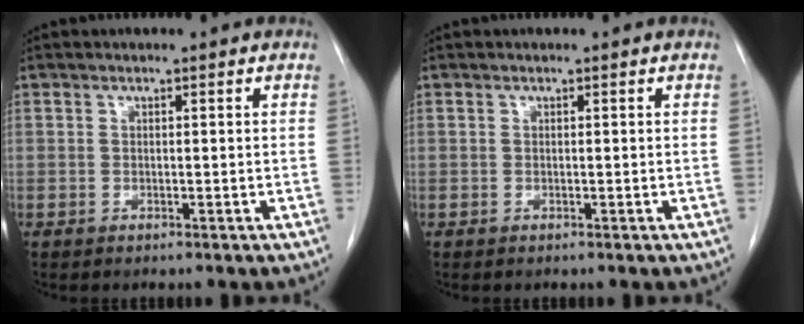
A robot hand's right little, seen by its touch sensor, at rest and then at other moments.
{"total": 0.0}